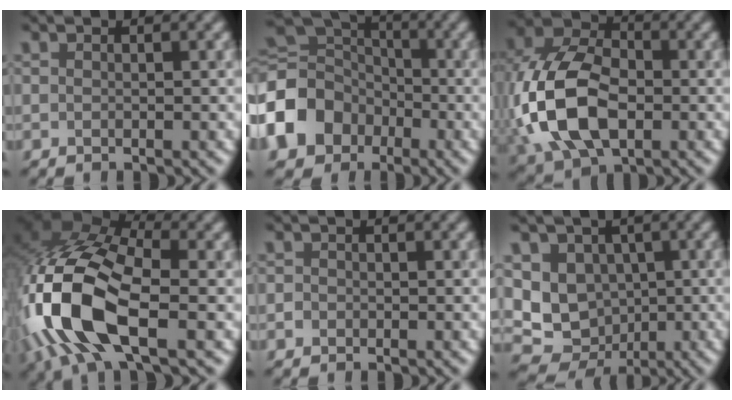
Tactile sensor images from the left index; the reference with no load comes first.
{"total": 12.1, "force": [-4.0, 10.0, 5.5], "torque": [-0.149, -0.015, -0.094]}
{"total": 12.4, "force": [-2.3, 8.2, 9.1], "torque": [-0.219, -0.009, -0.059]}
{"total": 15.0, "force": [-4.4, 7.4, 12.3], "torque": [-0.295, -0.005, -0.086]}
{"total": 0.7, "force": [-0.3, 0.6, 0.1], "torque": [0.002, -0.003, -0.008]}
{"total": 7.4, "force": [0.2, 6.6, 3.4], "torque": [-0.038, -0.015, -0.013]}